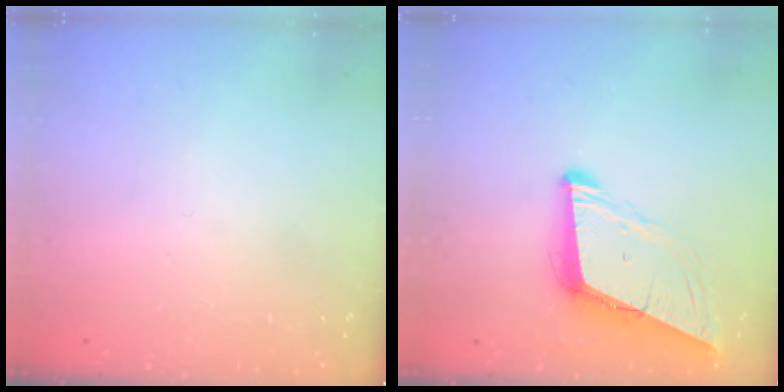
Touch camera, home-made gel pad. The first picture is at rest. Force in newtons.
{"total": 8.9, "press": 8.0, "slide": 3.7}